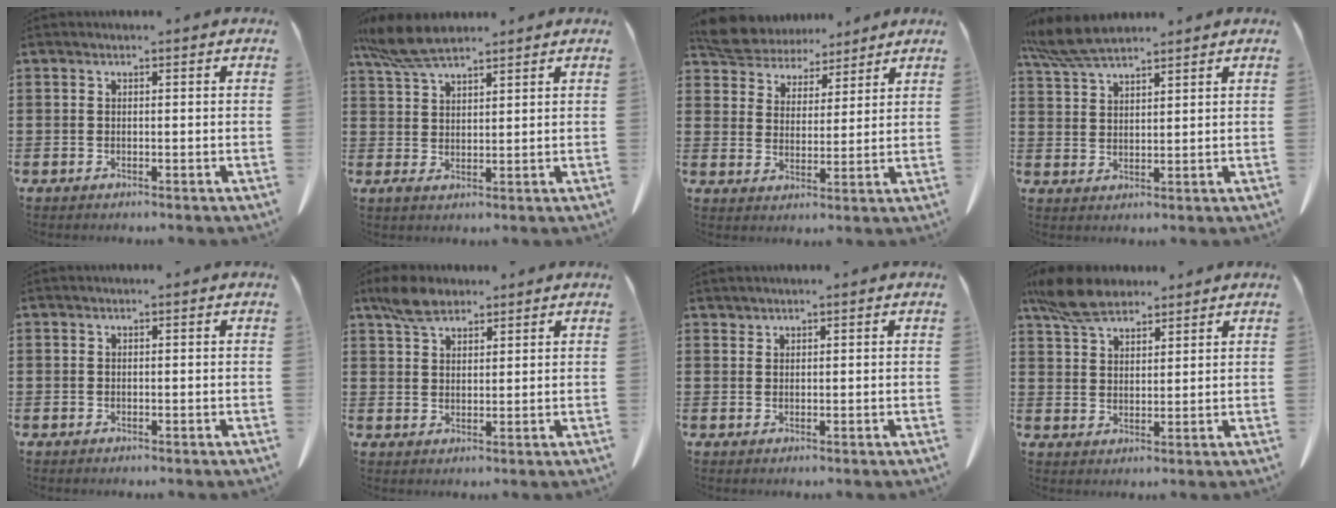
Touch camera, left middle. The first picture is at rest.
{"total": 7.3, "force": [5.4, 1.8, 4.5], "torque": [-0.105, -0.011, 0.103]}
{"total": 6.4, "force": [6.0, 2.2, 0.5], "torque": [-0.044, -0.028, 0.111]}
{"total": 6.1, "force": [5.2, 1.3, 3.0], "torque": [-0.073, -0.008, 0.099]}
{"total": 0.0}
{"total": 5.0, "force": [3.7, 2.4, 2.2], "torque": [-0.056, 0.006, 0.071]}
{"total": 0.9, "force": [0.9, 0.2, 0.0], "torque": [-0.003, -0.002, 0.019]}
{"total": 7.3, "force": [5.8, 3.0, 3.3], "torque": [-0.084, -0.004, 0.111]}